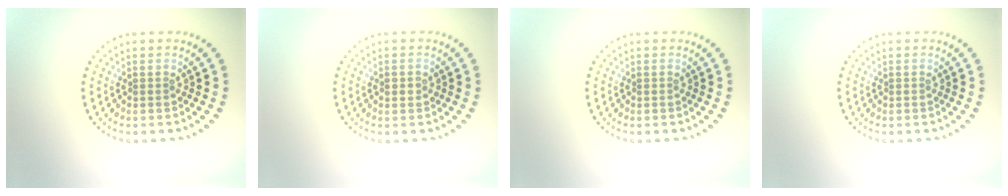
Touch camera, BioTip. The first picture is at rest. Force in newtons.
{"total": 1.2, "press": 1.2, "slide": 0.1}
{"total": 0.0}
{"total": 0.0}